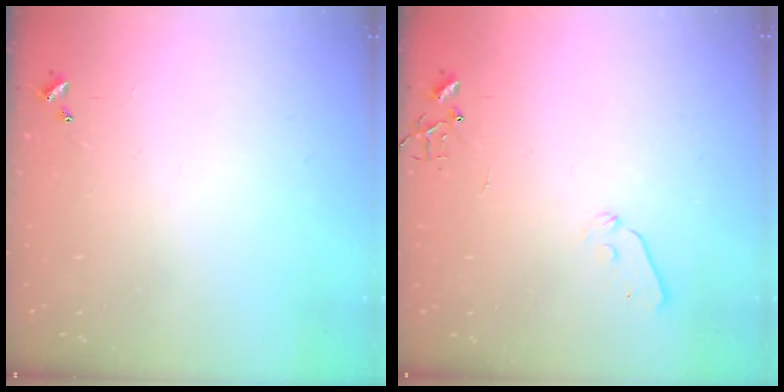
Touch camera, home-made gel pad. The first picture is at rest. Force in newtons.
{"total": 4.9, "press": 4.8, "slide": 0.7}